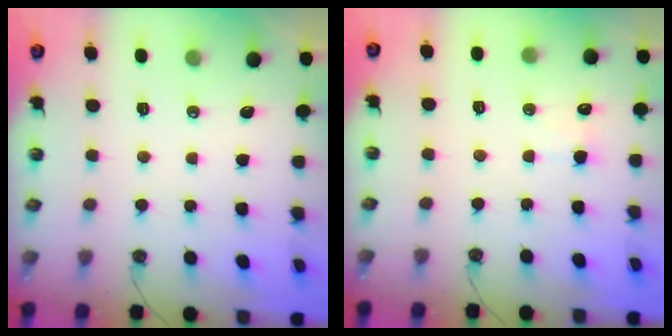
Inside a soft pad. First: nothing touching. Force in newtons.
{"total": 6.2, "press": 6.1, "slide": 0.9}